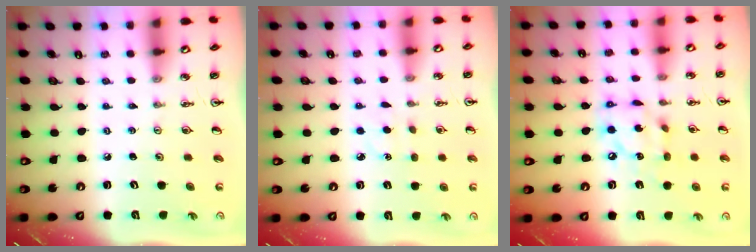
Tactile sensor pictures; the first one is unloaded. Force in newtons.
{"total": 2.9, "press": 2.8, "slide": 0.5}
{"total": 12.8, "press": 12.7, "slide": 0.9}